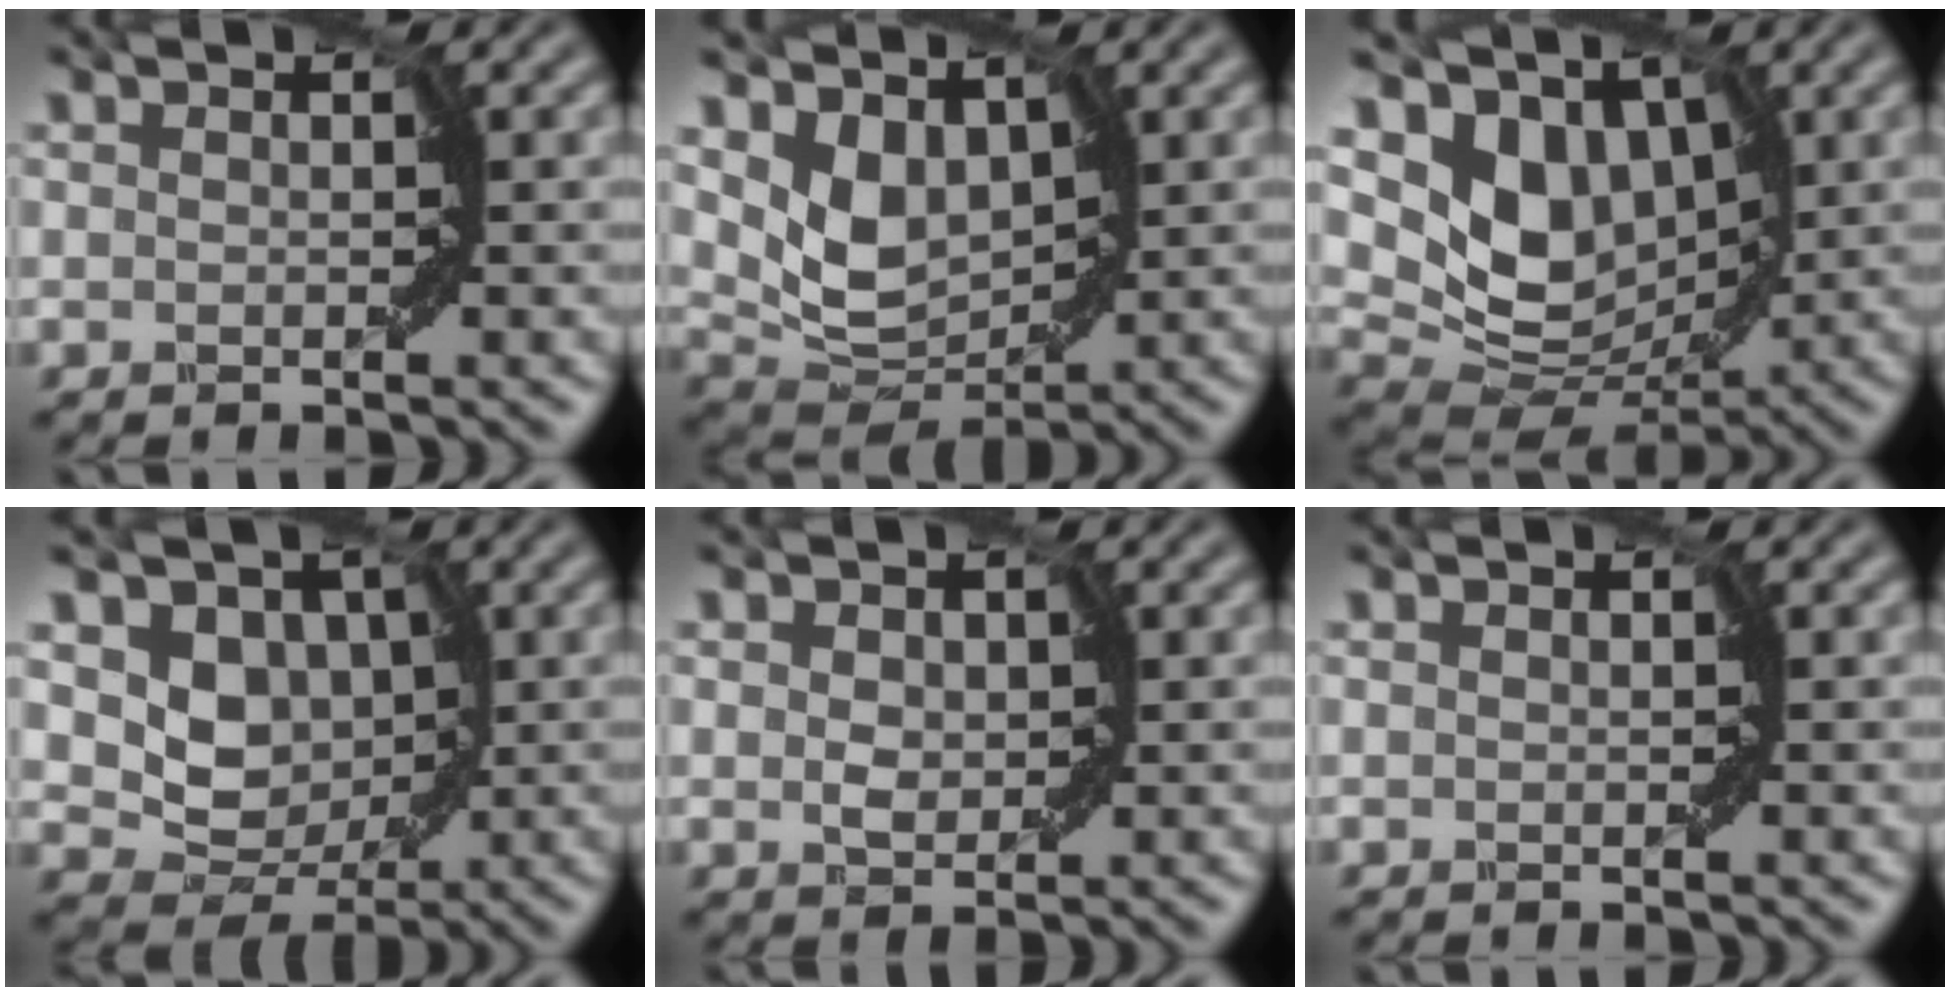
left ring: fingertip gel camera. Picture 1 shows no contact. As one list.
[{"total": 3.6, "force": [1.6, 2.7, 1.8], "torque": [-0.047, -0.015, 0.033]}, {"total": 7.2, "force": [2.6, 5.5, 3.8], "torque": [-0.076, -0.024, 0.047]}, {"total": 4.4, "force": [1.0, 3.7, 2.2], "torque": [-0.034, -0.010, 0.015]}, {"total": 1.4, "force": [0.2, 1.2, 0.7], "torque": [-0.016, -0.002, 0.001]}, {"total": 0.0}]